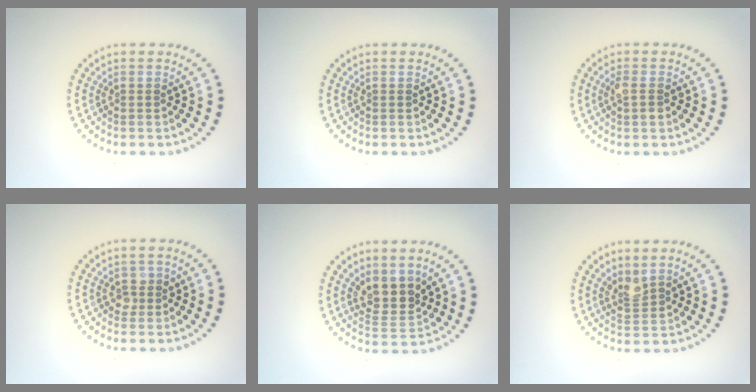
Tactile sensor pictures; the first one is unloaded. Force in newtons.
{"total": 0.0}
{"total": 1.5, "press": 1.5, "slide": 0.4}
{"total": 1.2, "press": 1.1, "slide": 0.5}
{"total": 3.5, "press": 3.0, "slide": 1.8}
{"total": 2.0, "press": 1.5, "slide": 1.3}